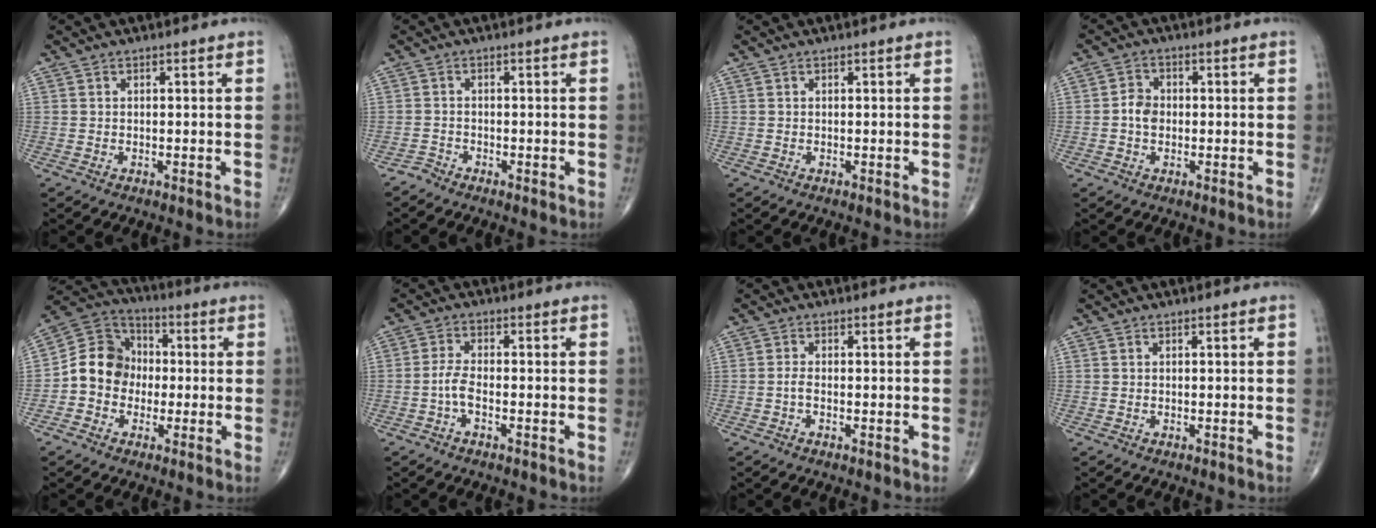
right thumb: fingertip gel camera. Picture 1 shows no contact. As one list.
[{"total": 1.2, "force": [-1.1, 0.4, -0.1], "torque": [0.004, -0.004, -0.027]}, {"total": 0.0}, {"total": 3.4, "force": [-0.5, 2.7, 2.0], "torque": [-0.025, 0.010, -0.016]}, {"total": 10.6, "force": [-1.5, 9.3, 4.9], "torque": [-0.062, 0.038, -0.041]}, {"total": 3.5, "force": [-1.3, 1.2, 3.1], "torque": [-0.071, 0.011, -0.030]}, {"total": 1.4, "force": [-0.4, 0.4, 1.2], "torque": [-0.028, 0.000, -0.012]}, {"total": 0.0}]